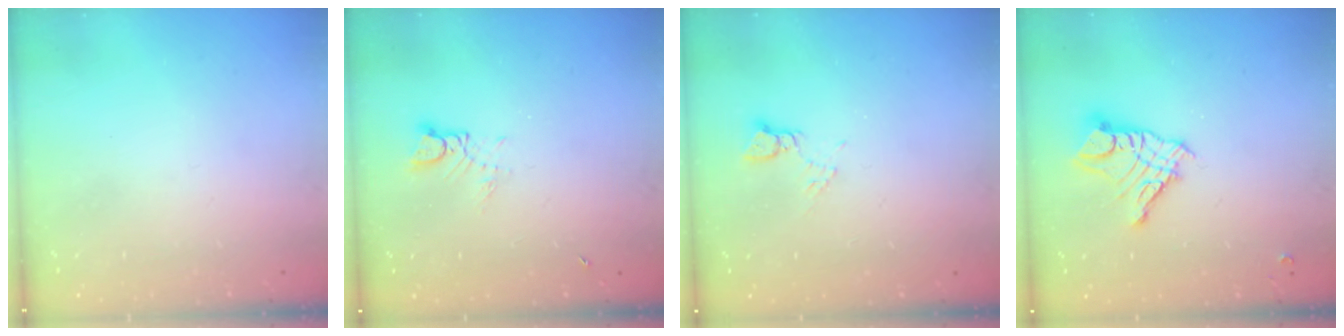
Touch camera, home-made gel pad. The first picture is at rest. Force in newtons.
{"total": 2.8, "press": 2.8, "slide": 0.4}
{"total": 2.5, "press": 2.5, "slide": 0.3}
{"total": 10.5, "press": 10.5, "slide": 1.0}